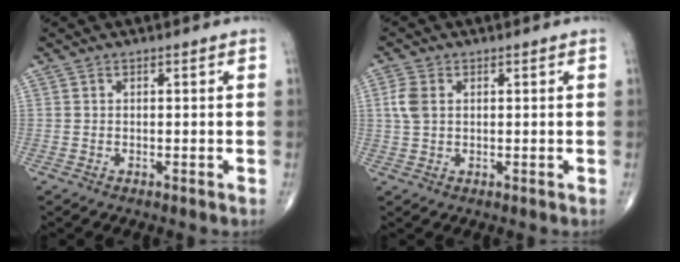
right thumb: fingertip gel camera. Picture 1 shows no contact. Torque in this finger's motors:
{"motor_torque": [-0.31, 0.36, 0.10, -0.01, 0.00]}